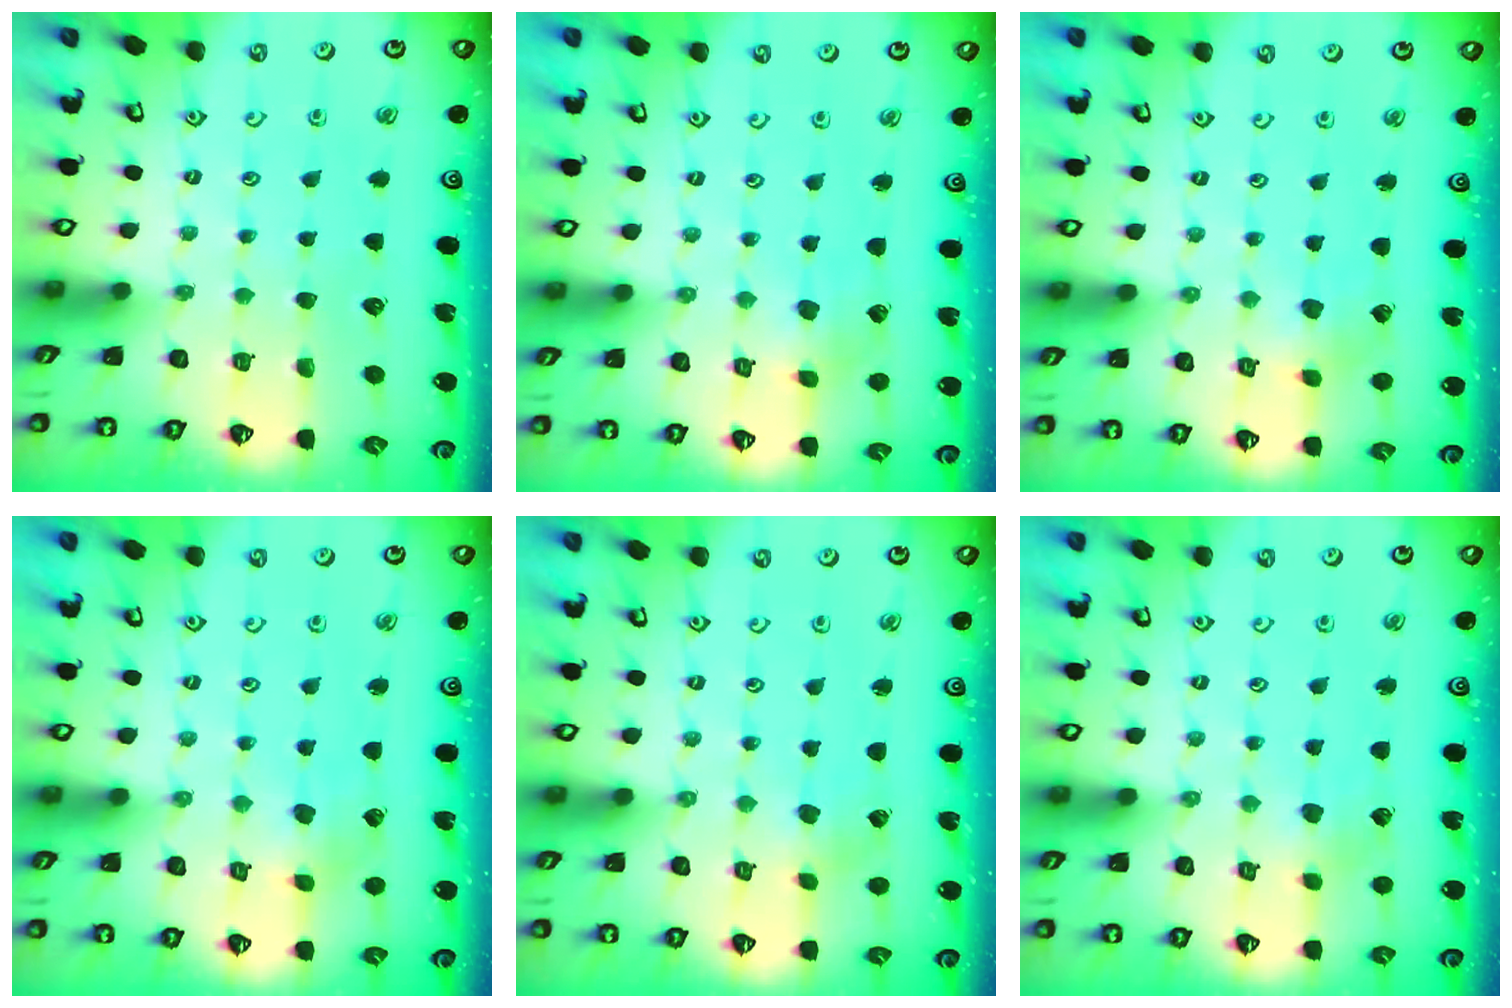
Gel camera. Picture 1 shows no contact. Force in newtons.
{"total": 2.8, "press": 2.8, "slide": 0.1}
{"total": 3.1, "press": 3.0, "slide": 0.3}
{"total": 2.8, "press": 2.8, "slide": 0.1}
{"total": 0.6, "press": 0.6, "slide": 0.1}
{"total": 2.8, "press": 2.8, "slide": 0.5}